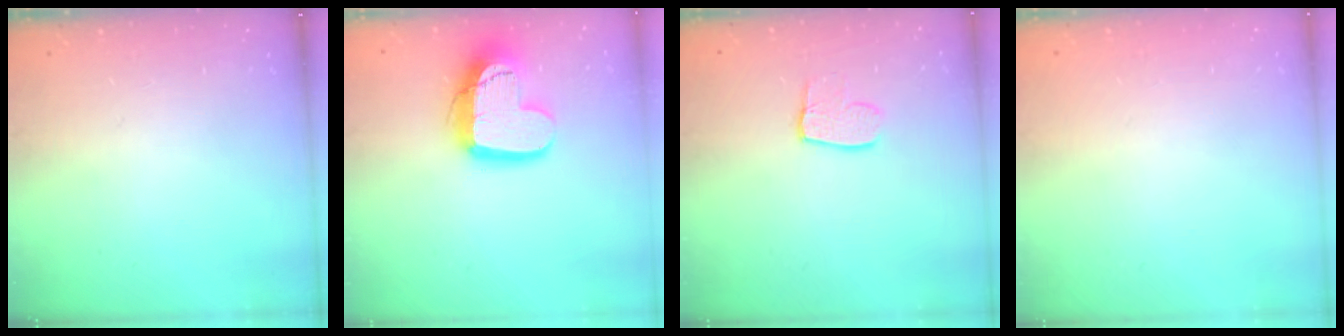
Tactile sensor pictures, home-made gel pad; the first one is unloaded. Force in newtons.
{"total": 16.2, "press": 16.1, "slide": 1.3}
{"total": 7.7, "press": 7.7, "slide": 0.7}
{"total": 0.0}